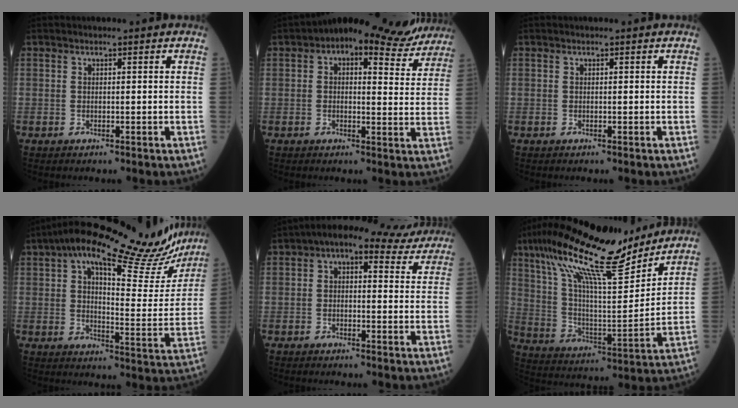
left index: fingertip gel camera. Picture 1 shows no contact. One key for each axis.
{"total": 12.9, "fx": 10.3, "fy": 4.8, "fz": 6.1, "tx": -0.069, "ty": 0.018, "tz": 0.117}
{"total": 0.0}
{"total": 24.1, "fx": 19.8, "fy": 5.3, "fz": 12.7, "tx": -0.183, "ty": 0.001, "tz": 0.249}
{"total": 10.3, "fx": 7.7, "fy": 4.4, "fz": 5.3, "tx": -0.071, "ty": 0.041, "tz": 0.089}
{"total": 21.1, "fx": 16.1, "fy": 3.1, "fz": 13.4, "tx": -0.241, "ty": 0.019, "tz": 0.282}